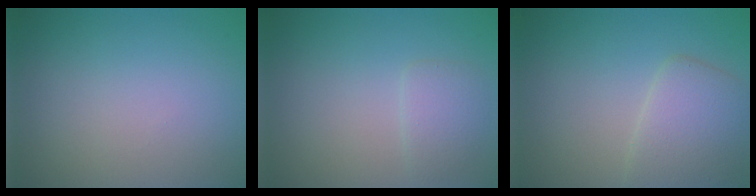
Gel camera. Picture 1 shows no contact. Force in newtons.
{"total": 1.7, "press": 1.7, "slide": 0.1}
{"total": 3.8, "press": 3.8, "slide": 0.4}